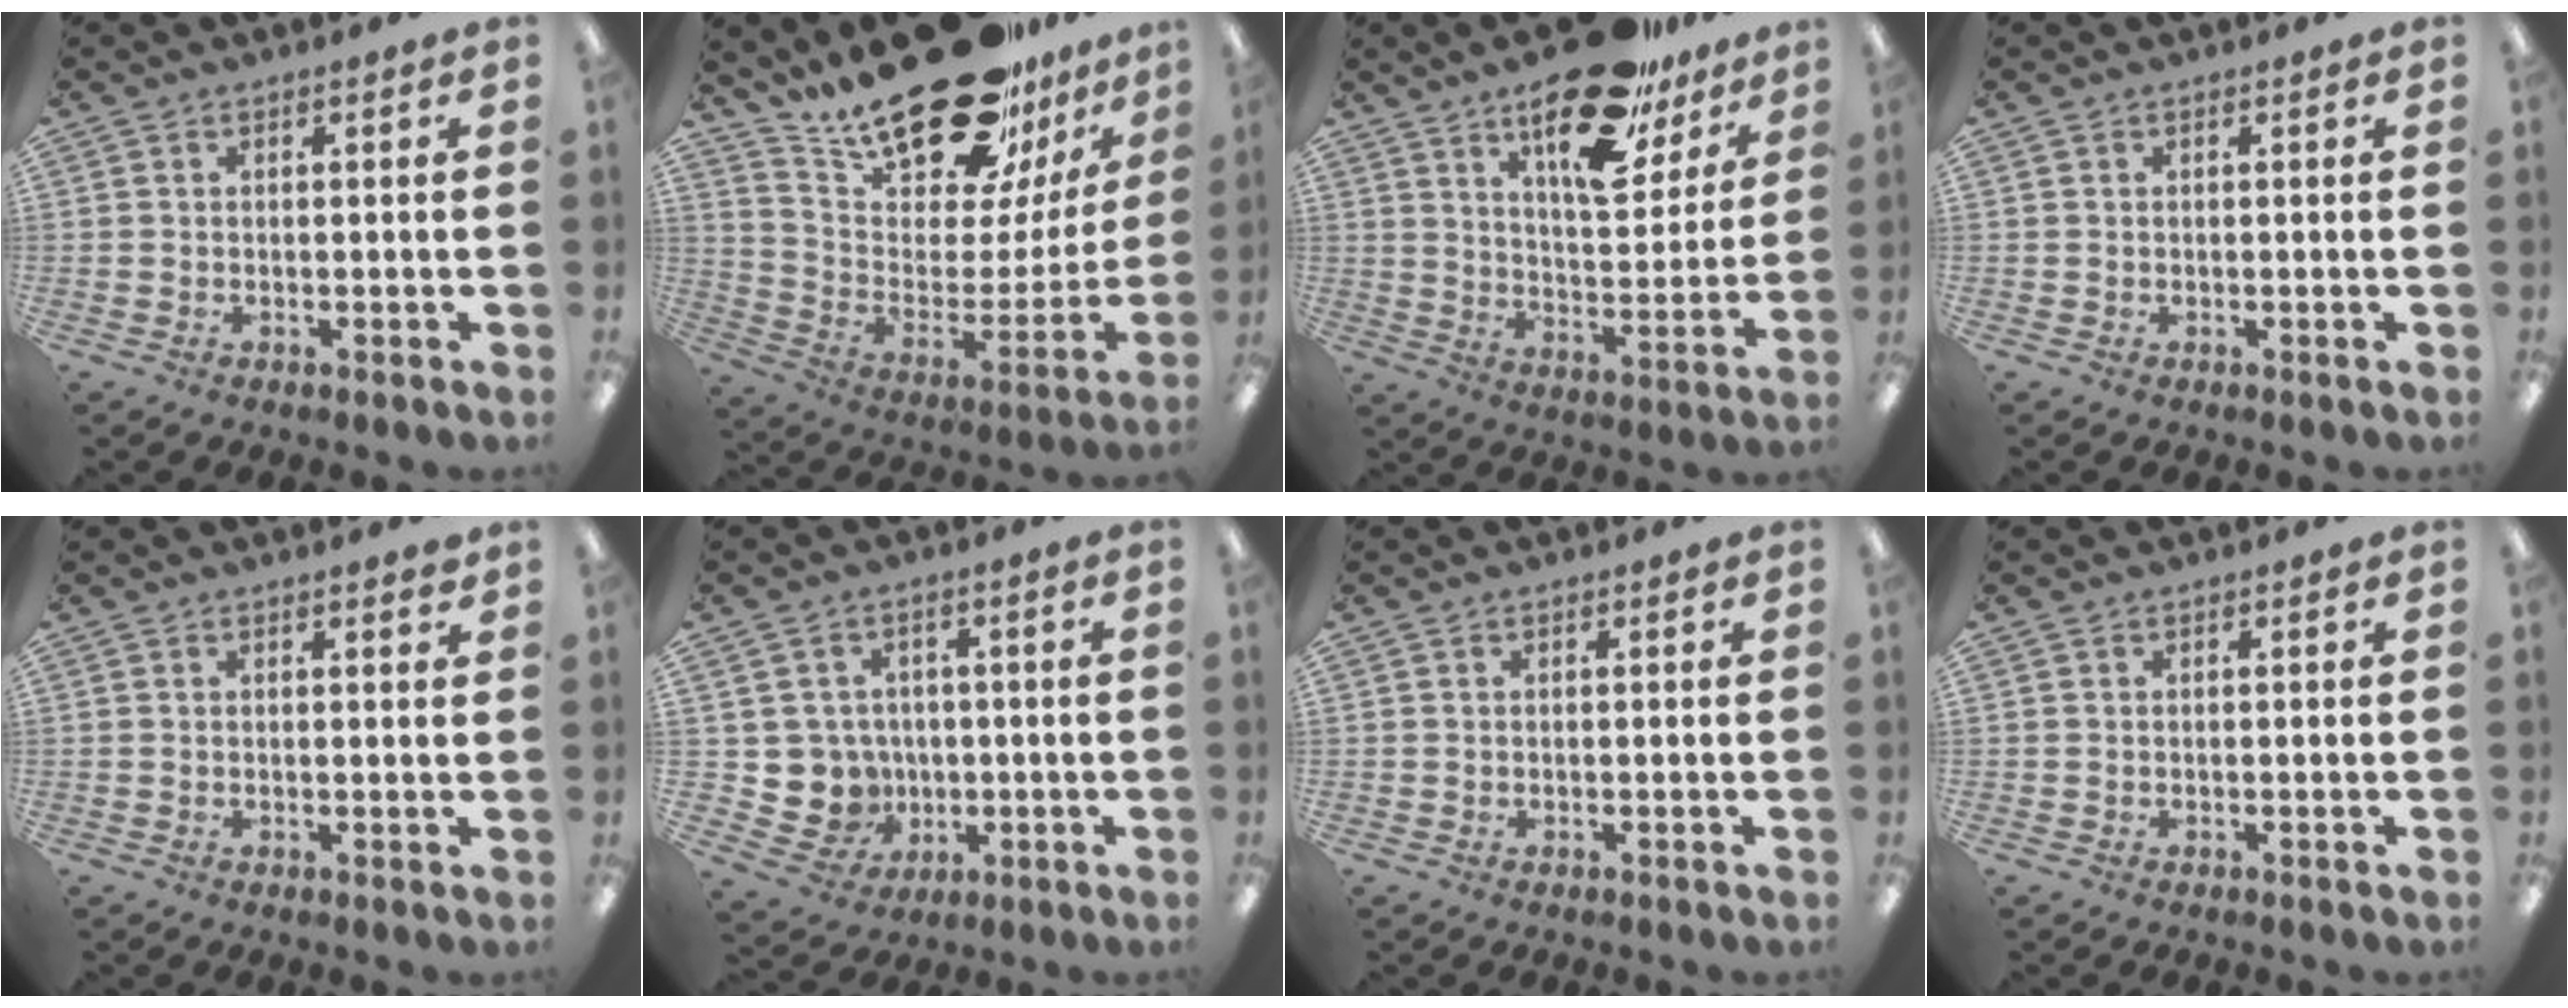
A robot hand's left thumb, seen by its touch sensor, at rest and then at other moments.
{"total": 27.6, "force": [21.2, 10.4, 14.3], "torque": [-0.224, -0.135, 0.374]}
{"total": 21.1, "force": [14.0, 9.3, 12.8], "torque": [-0.178, -0.079, 0.230]}
{"total": 0.0}
{"total": 1.1, "force": [1.0, 0.2, 0.4], "torque": [0.007, -0.006, 0.015]}
{"total": 6.8, "force": [0.8, 6.7, 0.5], "torque": [-0.035, -0.003, 0.026]}
{"total": 0.0}
{"total": 0.0}